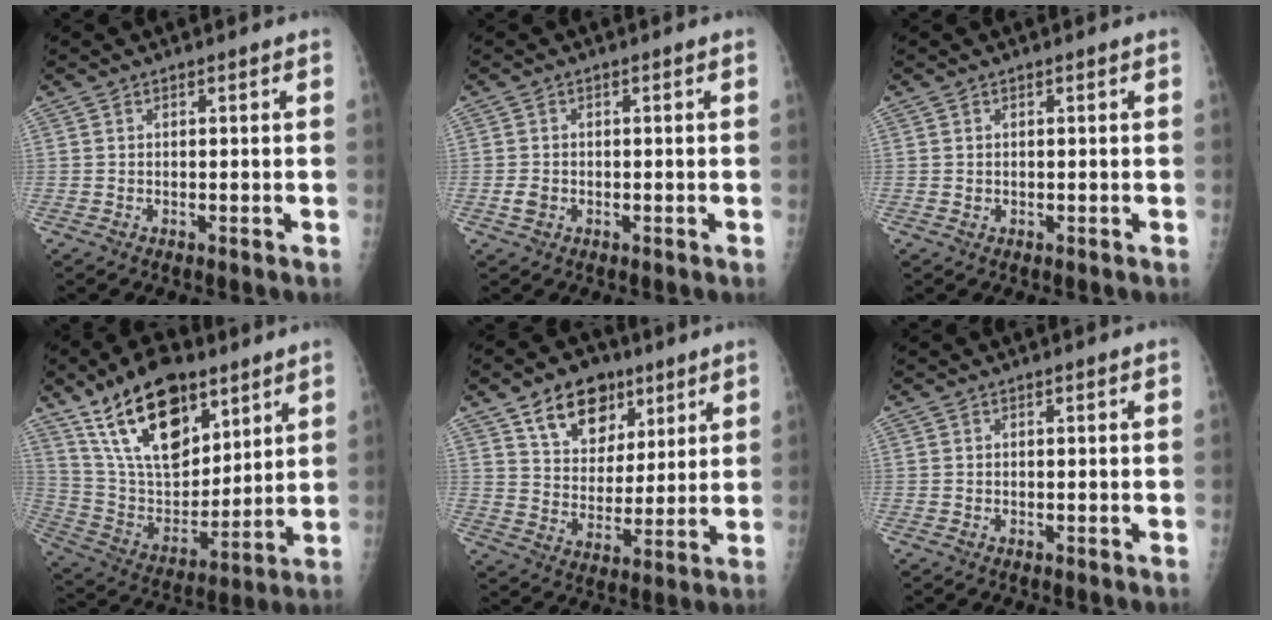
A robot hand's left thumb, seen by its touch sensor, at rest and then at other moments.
{"total": 1.9, "force": [-0.5, 1.5, 1.0], "torque": [-0.015, 0.001, -0.007]}
{"total": 0.5, "force": [0.2, 0.5, 0.2], "torque": [0.002, 0.000, 0.002]}
{"total": 21.9, "force": [13.1, 11.1, 13.6], "torque": [-0.204, -0.055, 0.245]}
{"total": 13.4, "force": [7.8, 9.0, 6.1], "torque": [-0.061, -0.037, 0.133]}
{"total": 0.0}